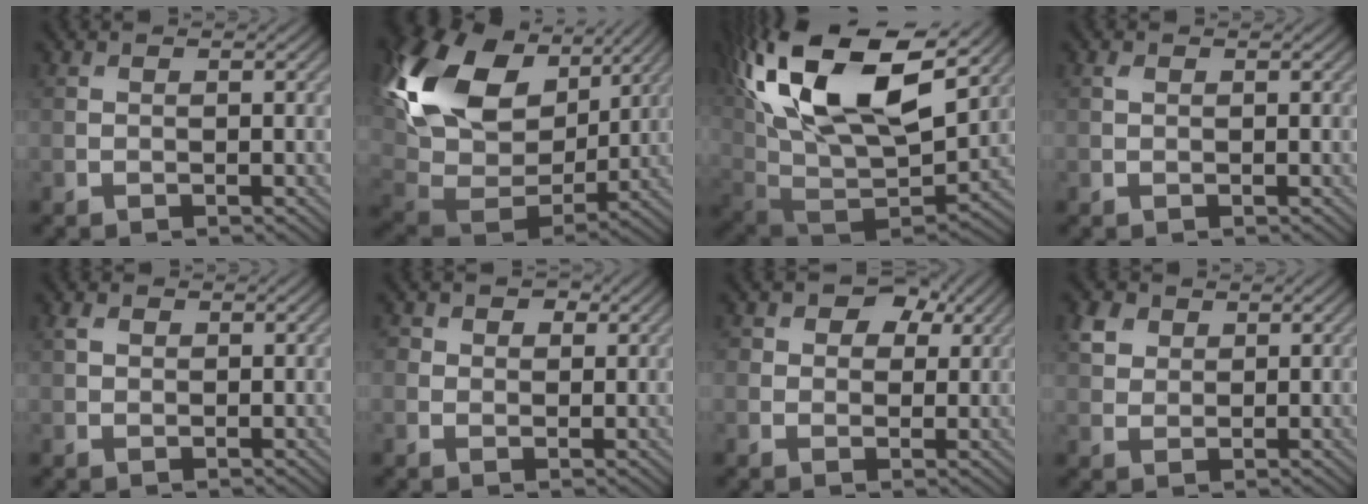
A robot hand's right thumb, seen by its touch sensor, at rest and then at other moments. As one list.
[{"total": 18.7, "force": [7.3, 12.3, 12.1], "torque": [-0.299, 0.015, 0.150]}, {"total": 22.1, "force": [10.0, 11.5, 16.1], "torque": [-0.351, 0.036, 0.174]}, {"total": 0.5, "force": [0.3, 0.3, 0.3], "torque": [-0.010, 0.001, 0.006]}, {"total": 1.5, "force": [0.7, 1.1, 0.9], "torque": [-0.021, 0.003, 0.013]}, {"total": 3.0, "force": [1.3, 2.3, 1.4], "torque": [-0.028, -0.002, 0.017]}, {"total": 5.5, "force": [2.5, 4.0, 2.9], "torque": [-0.049, 0.005, 0.025]}, {"total": 3.3, "force": [1.8, 2.4, 1.4], "torque": [-0.038, 0.005, 0.037]}]